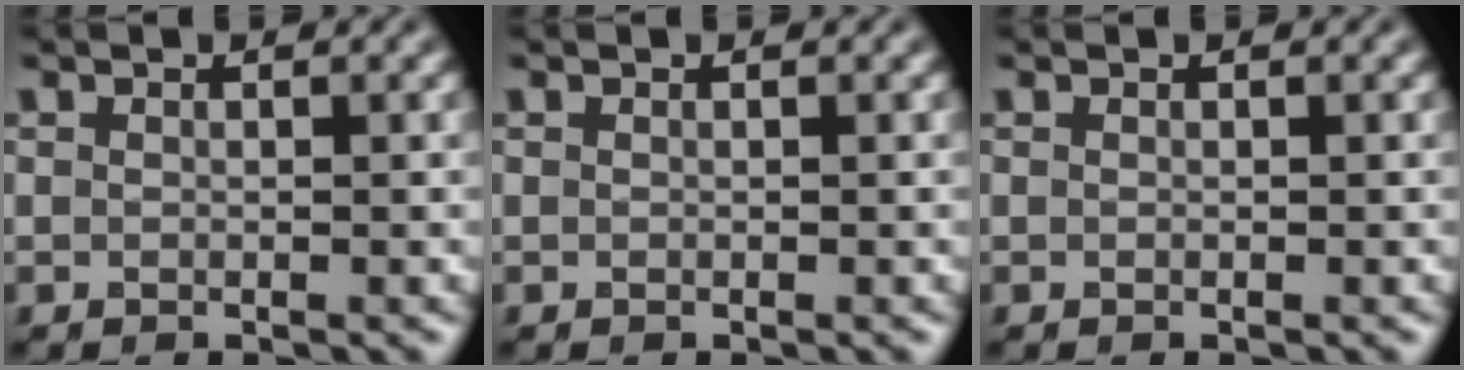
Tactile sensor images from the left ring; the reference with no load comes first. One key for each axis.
{"total": 0.0}
{"total": 0.0}